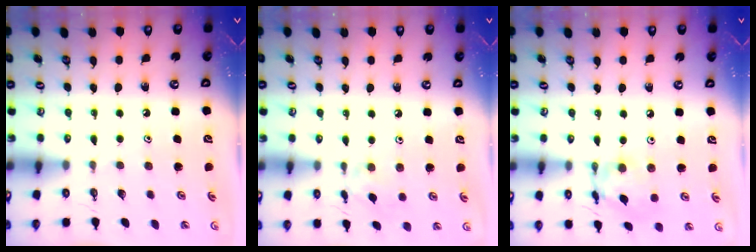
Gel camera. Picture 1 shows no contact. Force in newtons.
{"total": 3.9, "press": 3.8, "slide": 0.5}
{"total": 11.4, "press": 11.4, "slide": 0.9}